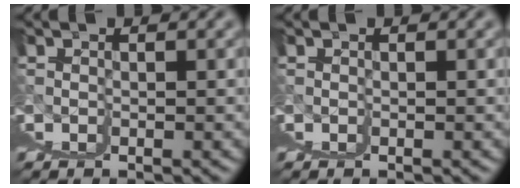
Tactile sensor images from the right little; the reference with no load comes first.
{"total": 0.0}